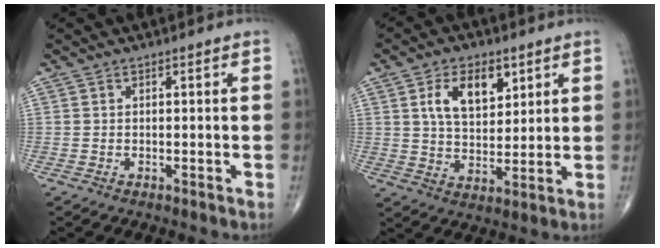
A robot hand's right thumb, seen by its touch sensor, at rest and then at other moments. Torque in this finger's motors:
{"motor_torque": [0.18, 0.43, 0.76, 0.19, 0.26]}